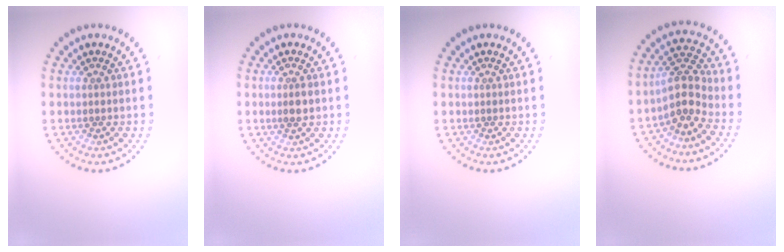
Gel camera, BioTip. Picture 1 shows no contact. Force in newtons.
{"total": 1.4, "press": 1.3, "slide": 0.6}
{"total": 0.0}
{"total": 3.5, "press": 3.1, "slide": 1.6}